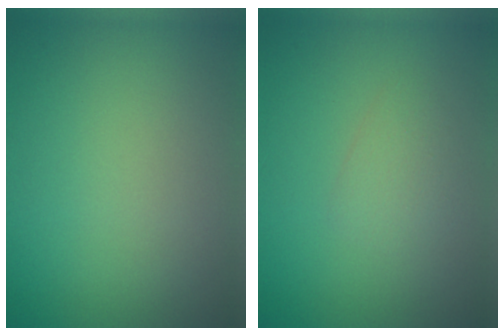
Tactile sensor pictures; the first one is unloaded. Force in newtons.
{"total": 1.4, "press": 1.4, "slide": 0.1}